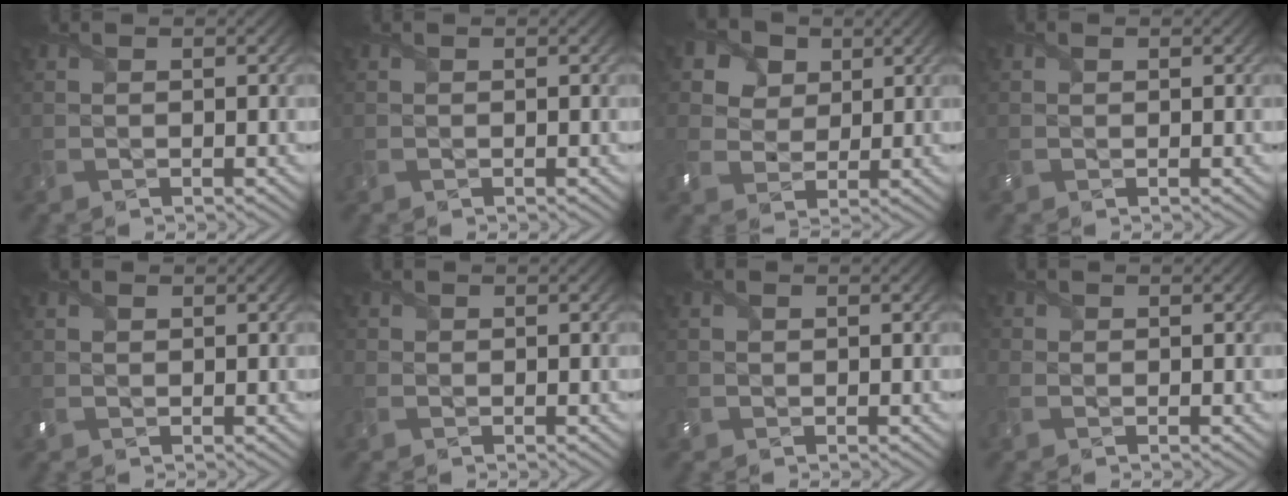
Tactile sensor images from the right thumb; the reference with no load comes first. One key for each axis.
{"total": 0.0}
{"total": 7.1, "fx": 3.9, "fy": 5.3, "fz": 2.7, "tx": -0.104, "ty": -0.001, "tz": 0.068}
{"total": 0.6, "fx": 0.1, "fy": 0.5, "fz": 0.3, "tx": -0.010, "ty": -0.001, "tz": 0.000}
{"total": 1.0, "fx": 0.3, "fy": 0.7, "fz": 0.5, "tx": -0.017, "ty": 0.000, "tz": 0.005}
{"total": 1.0, "fx": -0.2, "fy": 1.0, "fz": 0.2, "tx": 0.000, "ty": -0.006, "tz": -0.007}
{"total": 0.9, "fx": -0.2, "fy": 0.9, "fz": 0.2, "tx": -0.006, "ty": -0.004, "tz": -0.005}
{"total": 1.4, "fx": -0.3, "fy": 1.3, "fz": 0.4, "tx": -0.011, "ty": -0.005, "tz": -0.009}